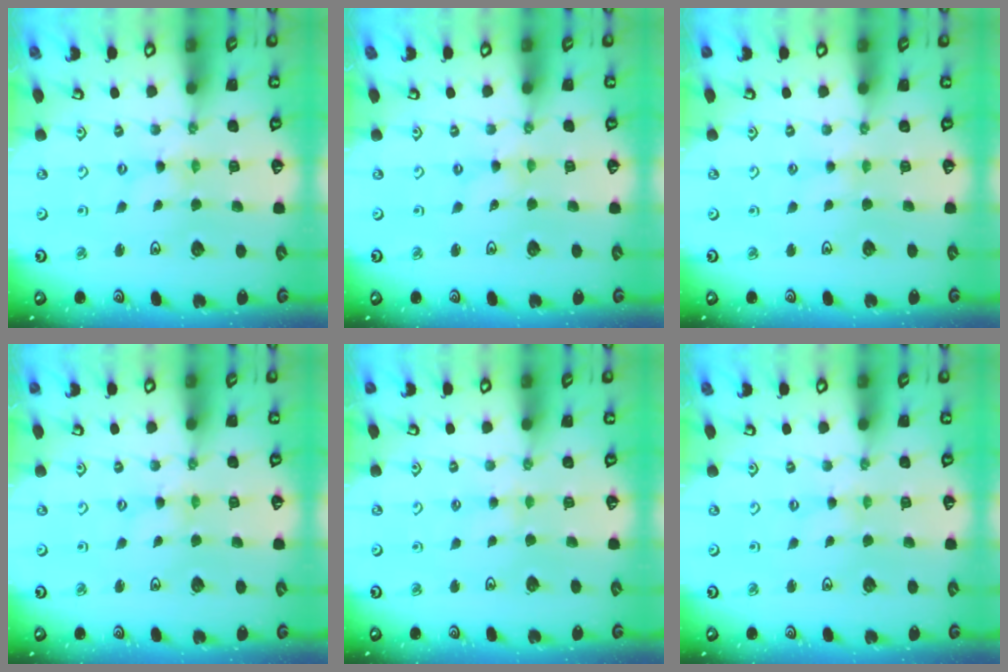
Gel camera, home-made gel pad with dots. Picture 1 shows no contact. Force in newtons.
{"total": 0.0}
{"total": 2.1, "press": 2.1, "slide": 0.4}
{"total": 0.6, "press": 0.6, "slide": 0.2}
{"total": 2.6, "press": 2.6, "slide": 0.5}
{"total": 0.7, "press": 0.7, "slide": 0.2}